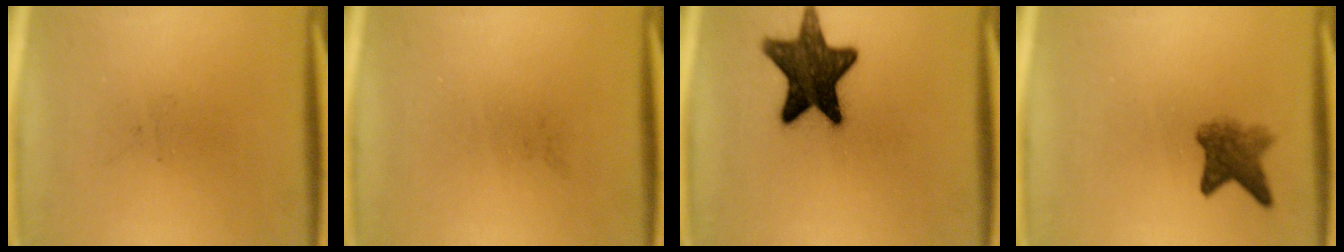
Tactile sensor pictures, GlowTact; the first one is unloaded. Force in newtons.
{"total": 0.0}
{"total": 14.5}
{"total": 4.3}